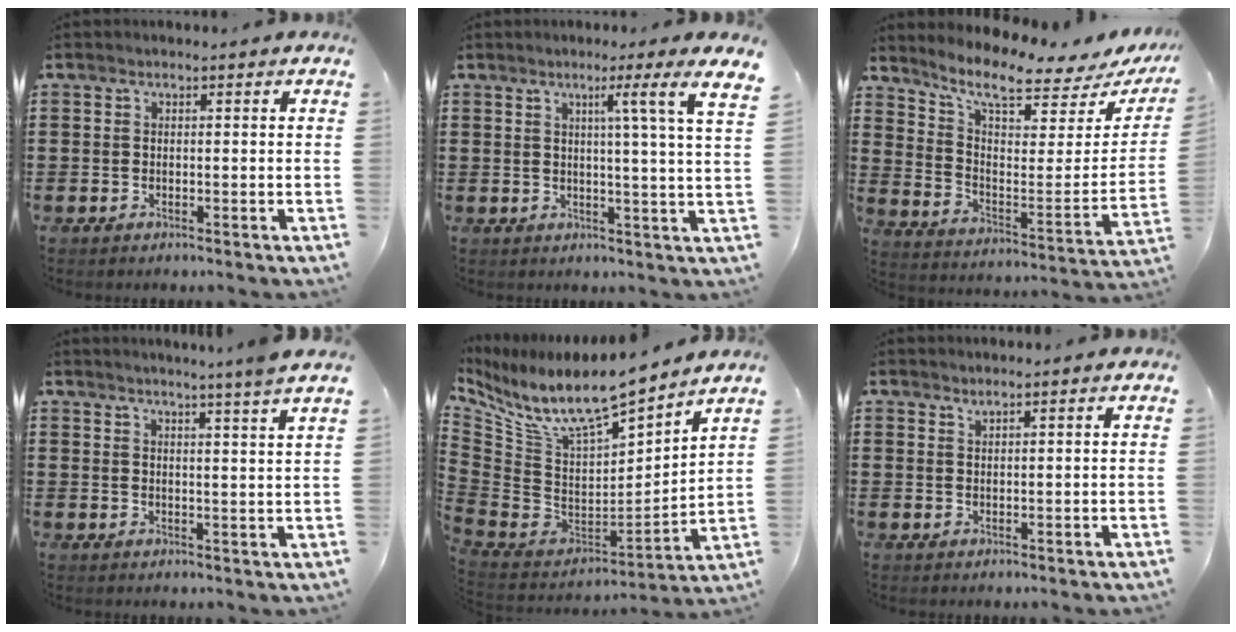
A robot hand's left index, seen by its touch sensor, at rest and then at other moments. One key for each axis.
{"total": 6.6, "fx": 3.2, "fy": -1.7, "fz": 5.5, "tx": -0.090, "ty": -0.023, "tz": 0.041}
{"total": 7.3, "fx": 5.9, "fy": 1.3, "fz": 4.1, "tx": -0.093, "ty": -0.049, "tz": 0.095}
{"total": 3.6, "fx": 3.0, "fy": -1.5, "fz": 1.2, "tx": -0.030, "ty": -0.017, "tz": 0.052}
{"total": 10.2, "fx": 8.2, "fy": 2.1, "fz": 5.7, "tx": -0.145, "ty": -0.068, "tz": 0.144}
{"total": 1.1, "fx": 1.0, "fy": -0.1, "fz": 0.4, "tx": -0.008, "ty": -0.003, "tz": 0.020}